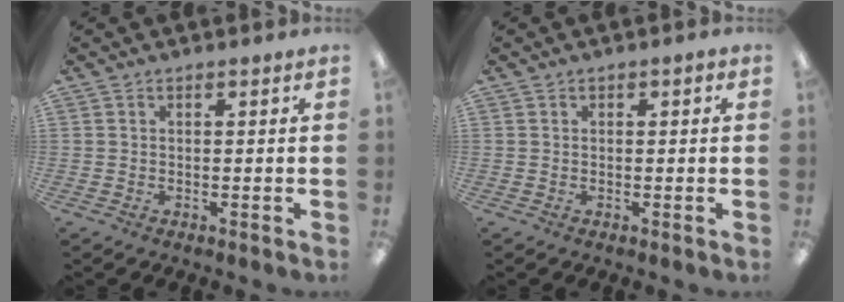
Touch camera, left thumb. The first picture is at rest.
{"total": 0.7, "force": [0.1, 0.4, 0.5], "torque": [-0.010, 0.002, 0.001]}